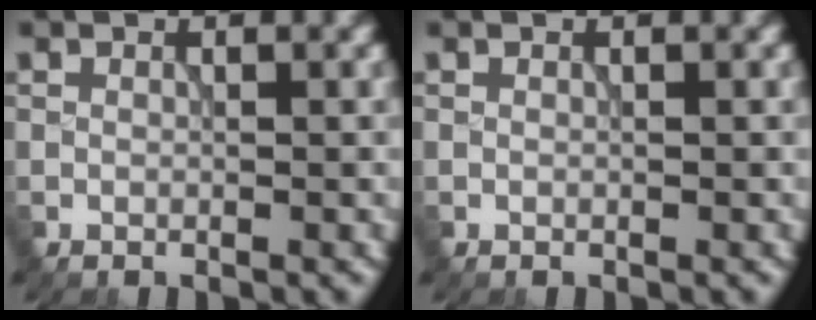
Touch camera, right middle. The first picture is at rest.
{"total": 0.0}